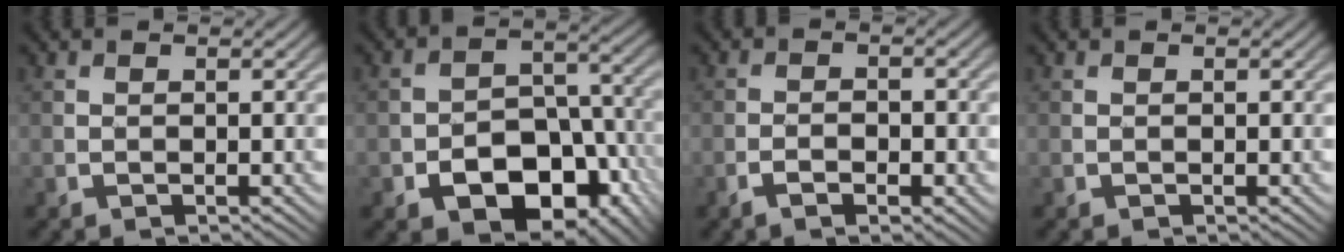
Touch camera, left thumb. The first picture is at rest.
{"total": 13.1, "force": [-6.2, 8.3, 8.0], "torque": [-0.118, -0.015, -0.090]}
{"total": 2.9, "force": [-1.5, 1.2, 2.2], "torque": [-0.039, -0.001, -0.030]}
{"total": 0.0}